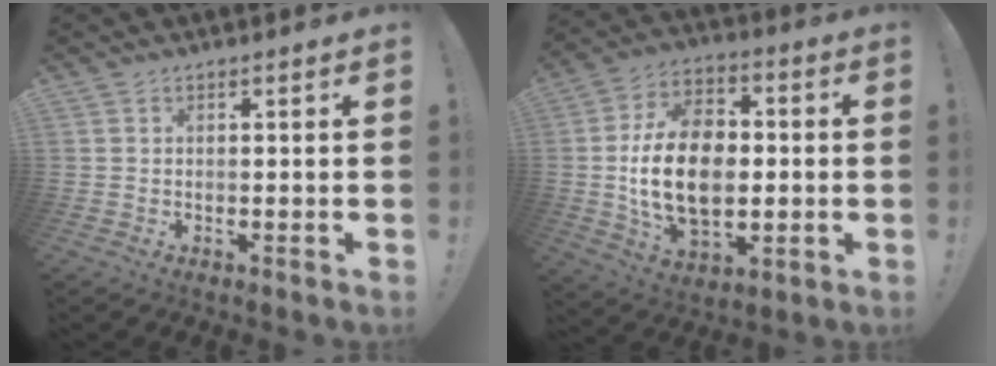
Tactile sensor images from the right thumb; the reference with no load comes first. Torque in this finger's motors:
{"motor_torque": [1.76, 3.25, 1.68, -1.10, 0.57]}